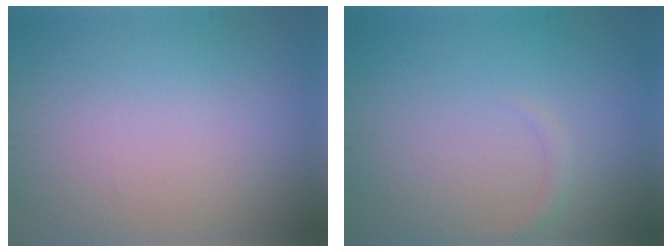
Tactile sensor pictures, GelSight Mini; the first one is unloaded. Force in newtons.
{"total": 0.8, "press": 0.8, "slide": 0.1}